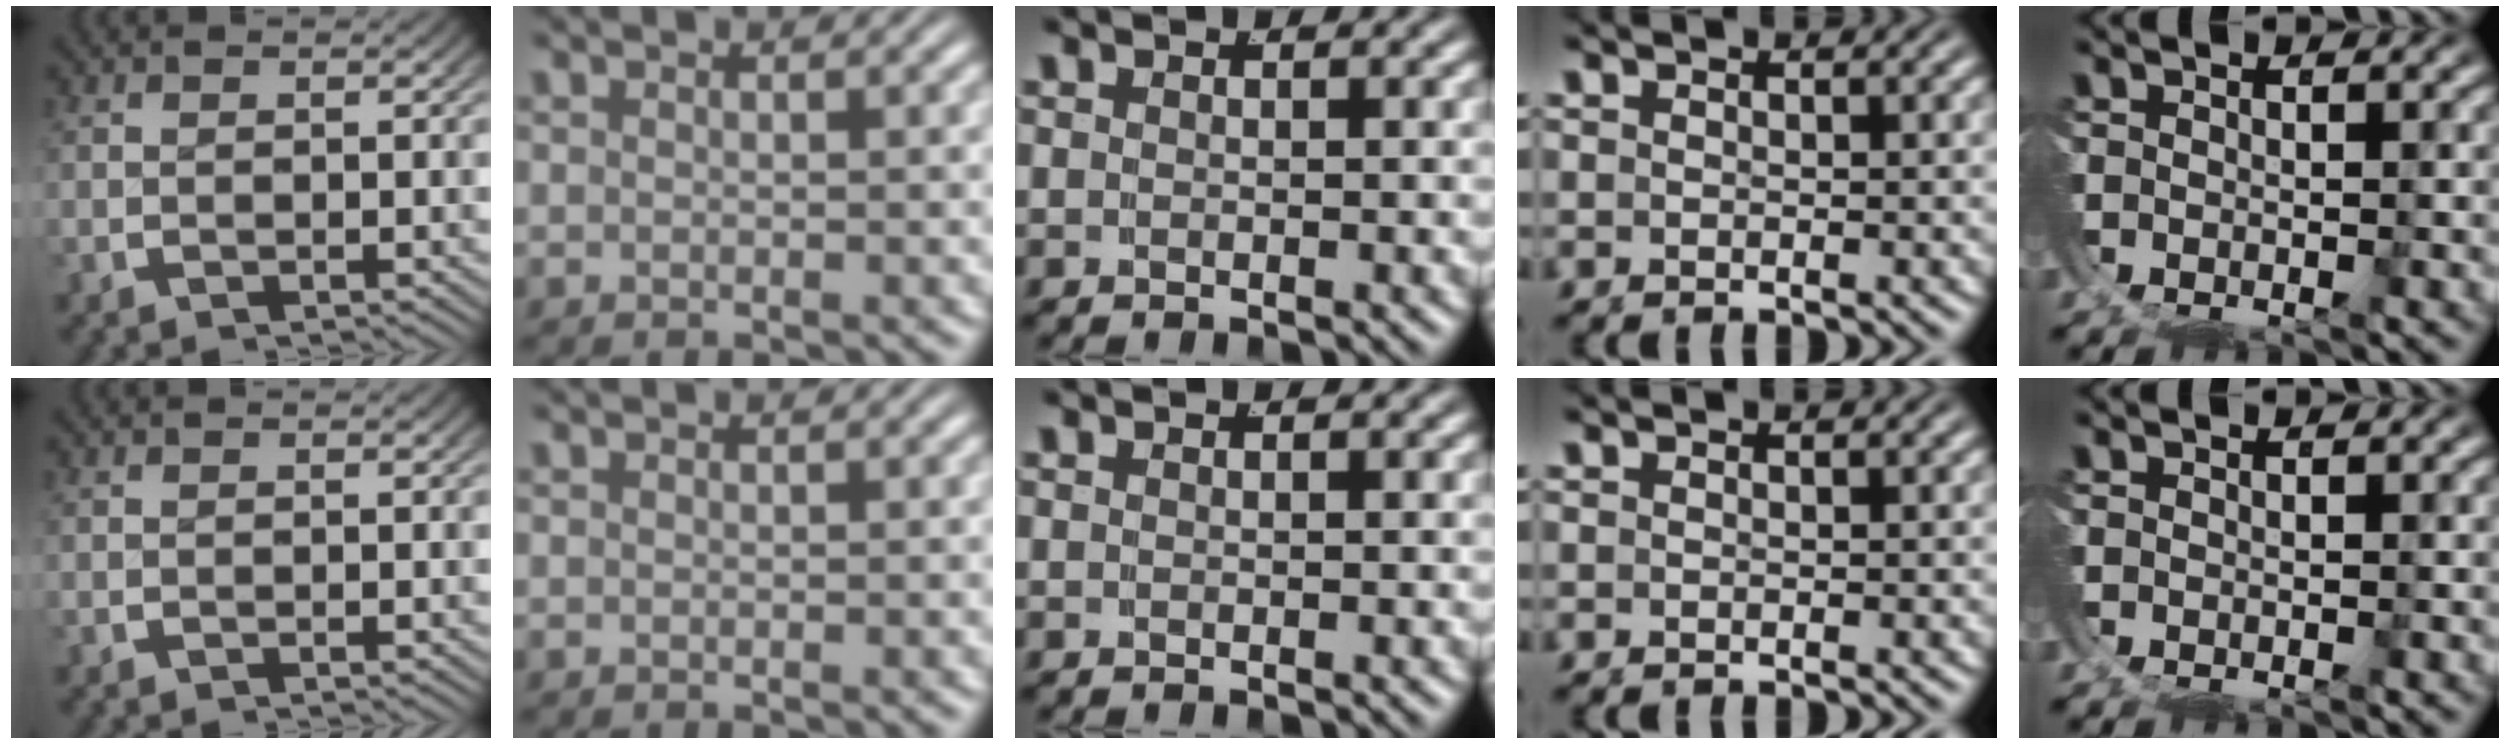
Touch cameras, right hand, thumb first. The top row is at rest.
{}